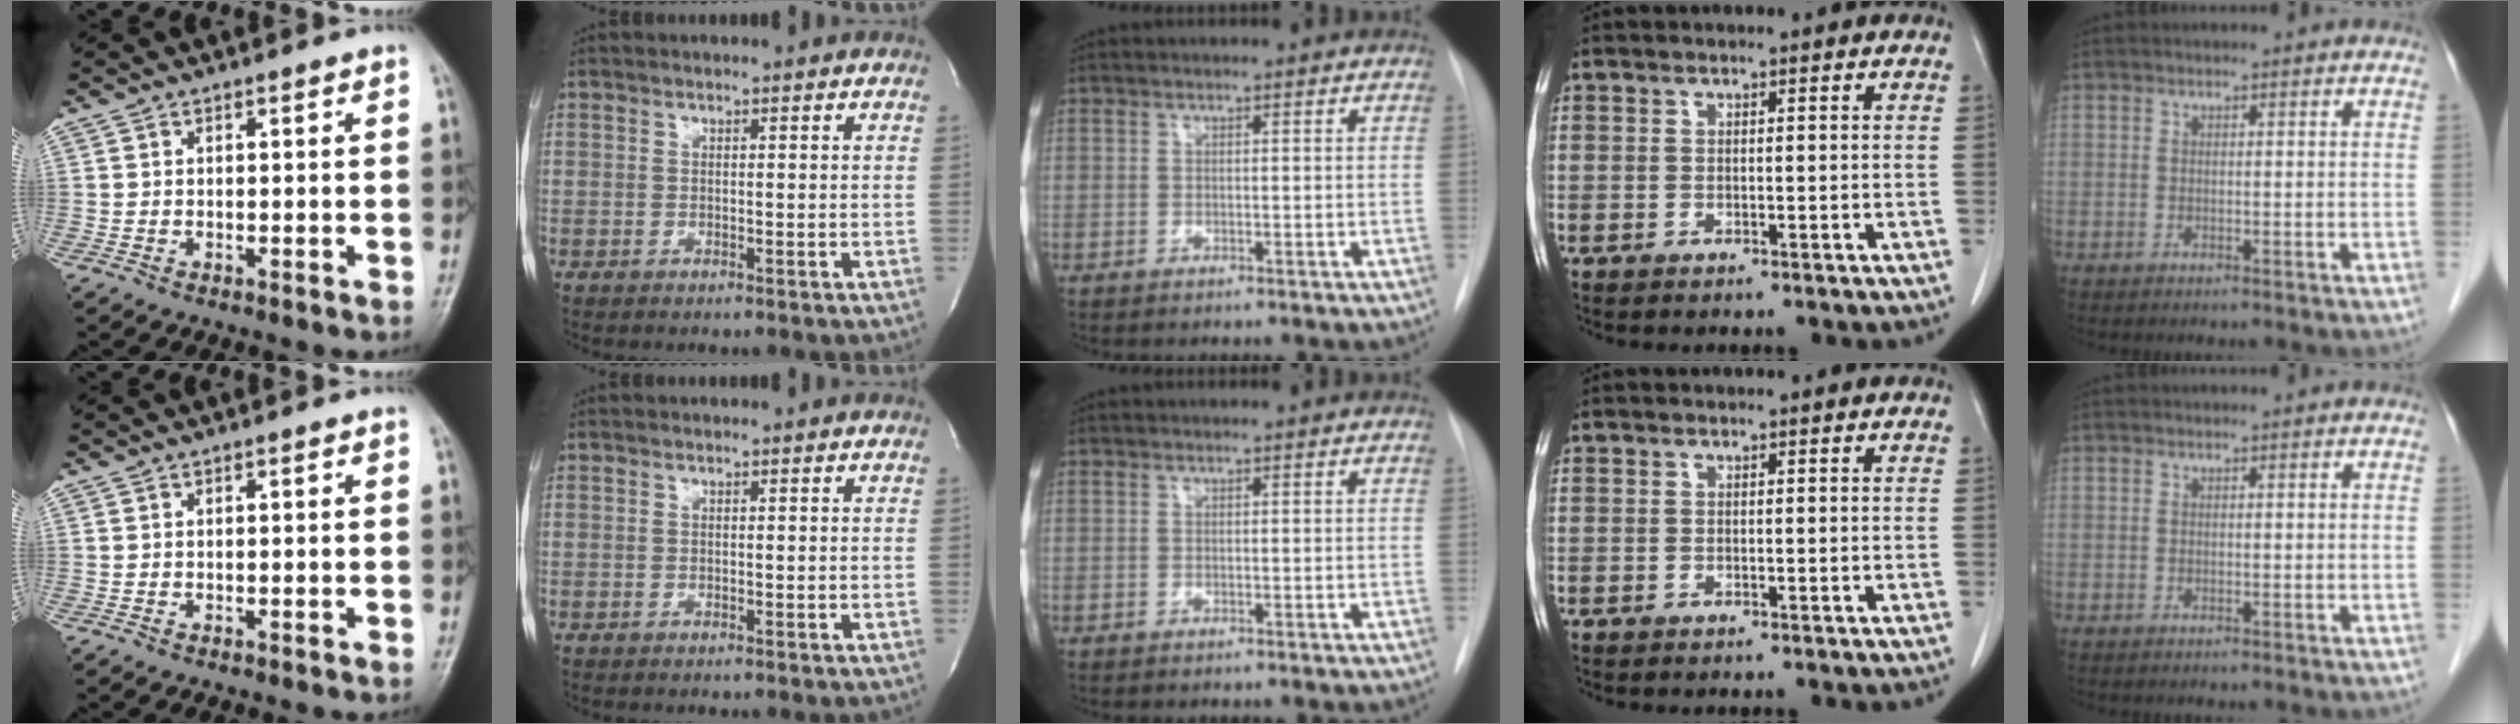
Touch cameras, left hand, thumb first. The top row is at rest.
{}